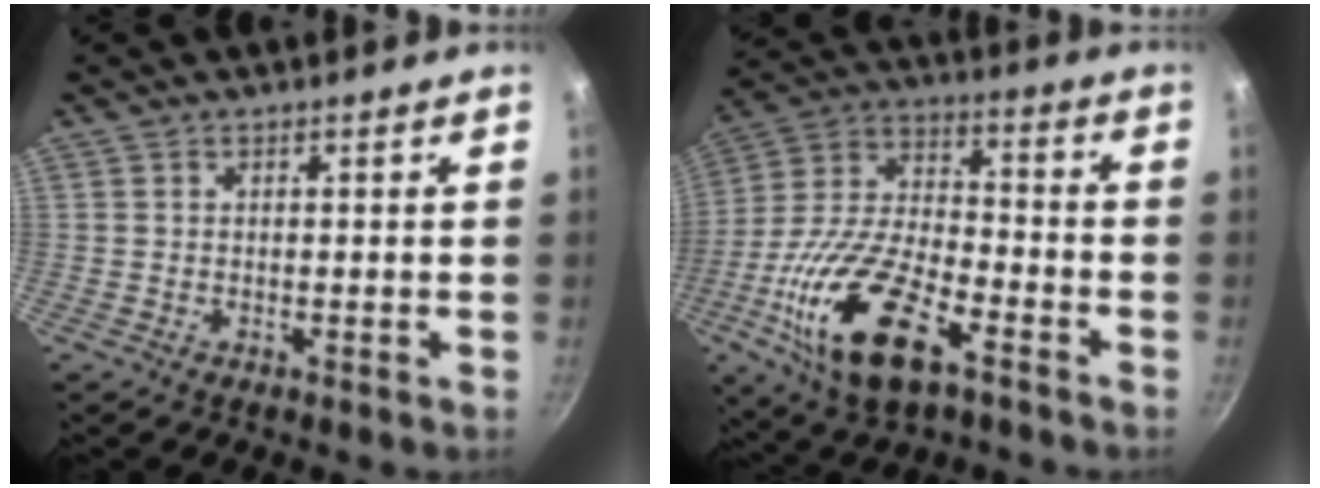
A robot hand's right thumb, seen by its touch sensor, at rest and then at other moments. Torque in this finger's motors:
{"motor_torque": [0.51, 0.98, 1.69, -1.08, 0.45]}